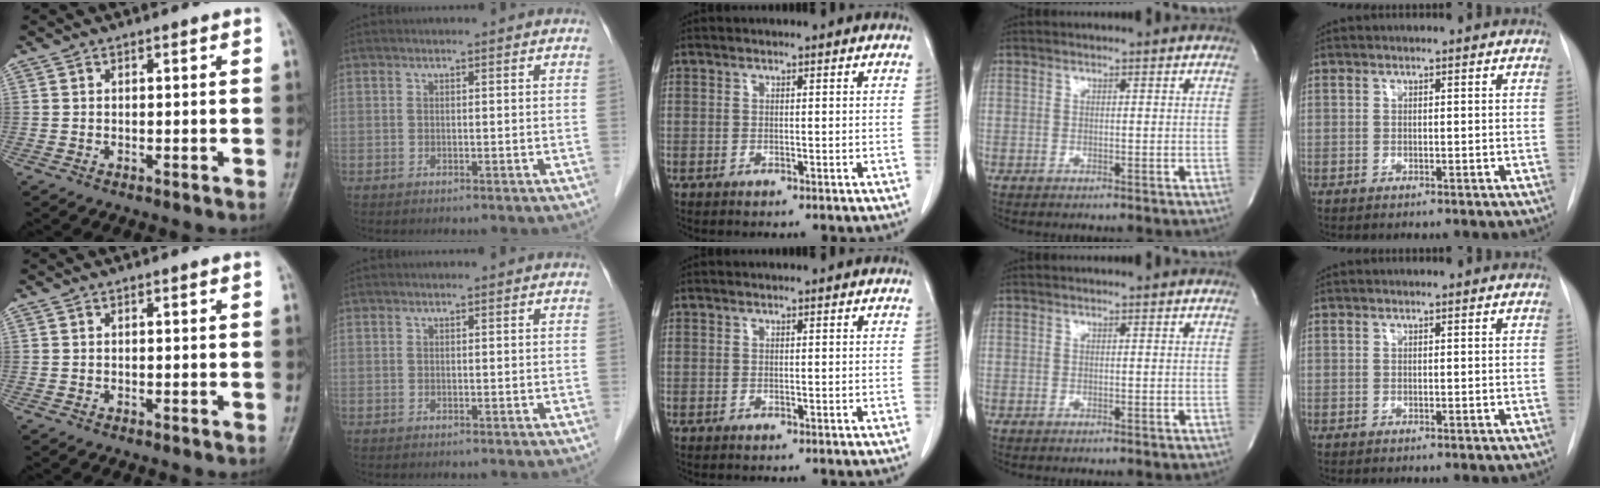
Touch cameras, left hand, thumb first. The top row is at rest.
{}